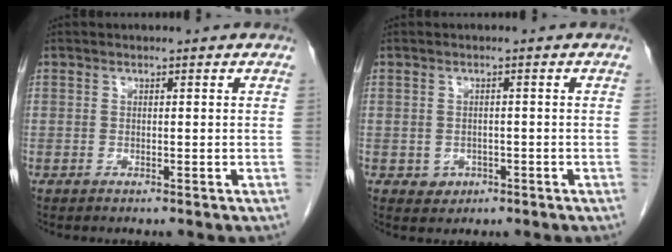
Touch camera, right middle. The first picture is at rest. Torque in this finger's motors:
{"motor_torque": [0.53, -0.12, -0.04, -0.01]}